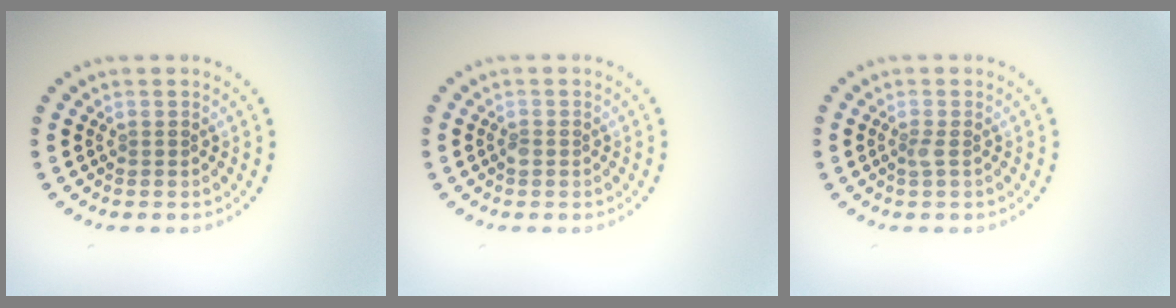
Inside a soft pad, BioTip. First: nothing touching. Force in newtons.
{"total": 0.6, "press": 0.6, "slide": 0.2}
{"total": 0.8, "press": 0.6, "slide": 0.5}